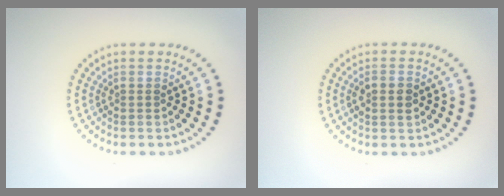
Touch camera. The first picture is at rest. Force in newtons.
{"total": 1.8, "press": 1.8, "slide": 0.1}